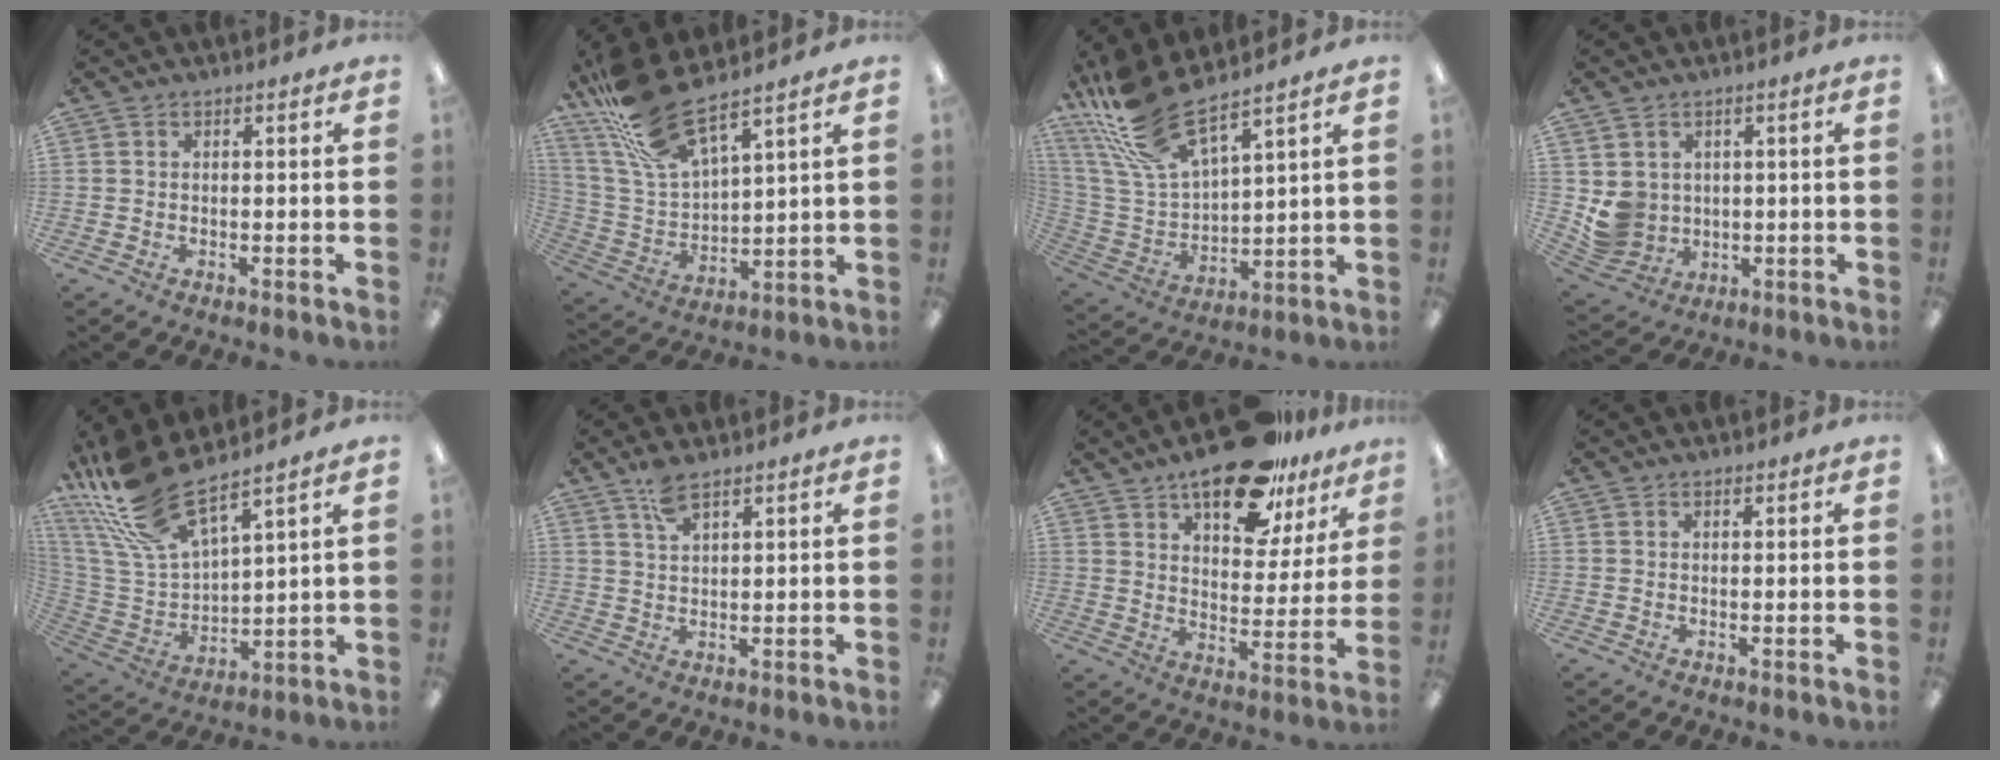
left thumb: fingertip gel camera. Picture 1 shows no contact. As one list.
[{"total": 16.7, "force": [13.4, 4.1, 9.2], "torque": [-0.214, -0.070, 0.239]}, {"total": 17.9, "force": [14.2, 5.1, 9.7], "torque": [-0.234, -0.083, 0.256]}, {"total": 6.5, "force": [1.7, 6.2, 1.0], "torque": [-0.046, -0.007, 0.041]}, {"total": 18.8, "force": [14.9, 5.3, 10.1], "torque": [-0.244, -0.089, 0.269]}, {"total": 5.0, "force": [3.6, 1.5, 3.1], "torque": [-0.071, -0.004, 0.066]}, {"total": 18.3, "force": [13.1, 7.7, 10.1], "torque": [-0.141, -0.074, 0.220]}, {"total": 0.6, "force": [0.5, 0.2, 0.2], "torque": [-0.005, 0.000, 0.010]}]